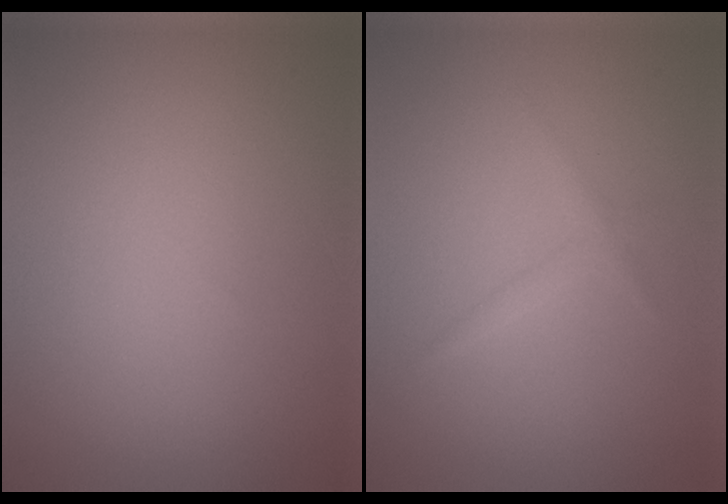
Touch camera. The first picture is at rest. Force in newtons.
{"total": 1.0, "press": 1.0, "slide": 0.0}